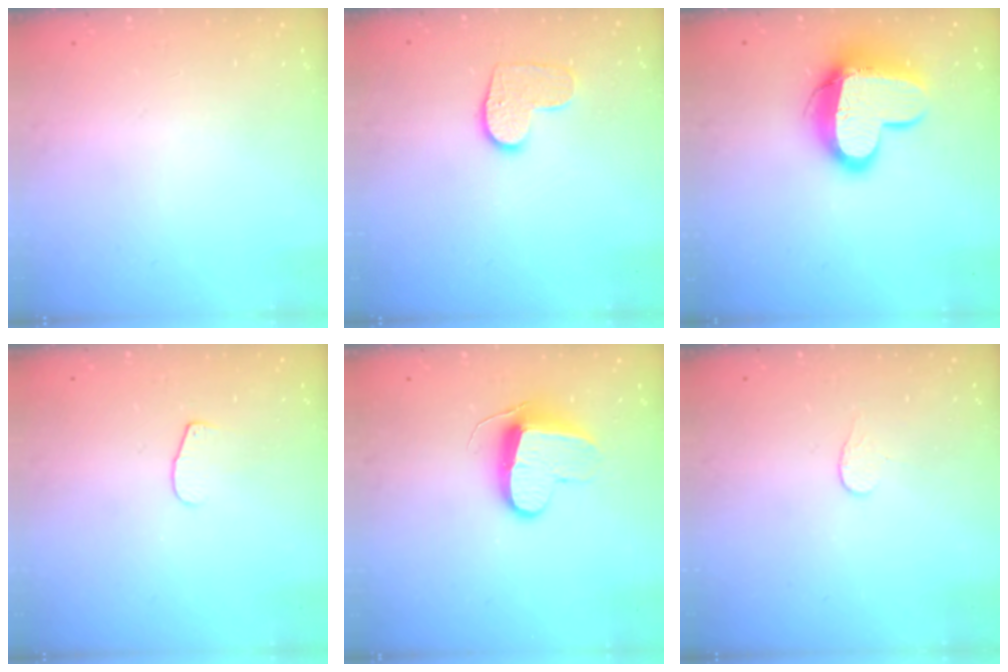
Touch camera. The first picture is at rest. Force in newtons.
{"total": 8.4, "press": 8.4, "slide": 0.4}
{"total": 14.4, "press": 14.3, "slide": 1.4}
{"total": 4.8, "press": 4.8, "slide": 0.4}
{"total": 10.1, "press": 10.1, "slide": 0.4}
{"total": 3.4, "press": 3.4, "slide": 0.4}